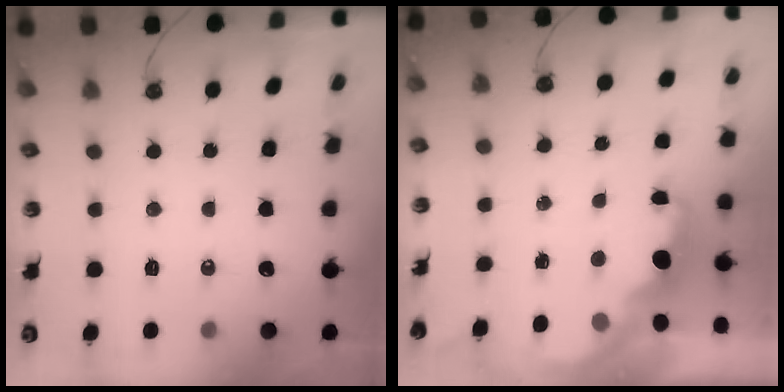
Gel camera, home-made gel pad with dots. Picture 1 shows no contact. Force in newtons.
{"total": 2.1, "press": 1.9, "slide": 0.8}